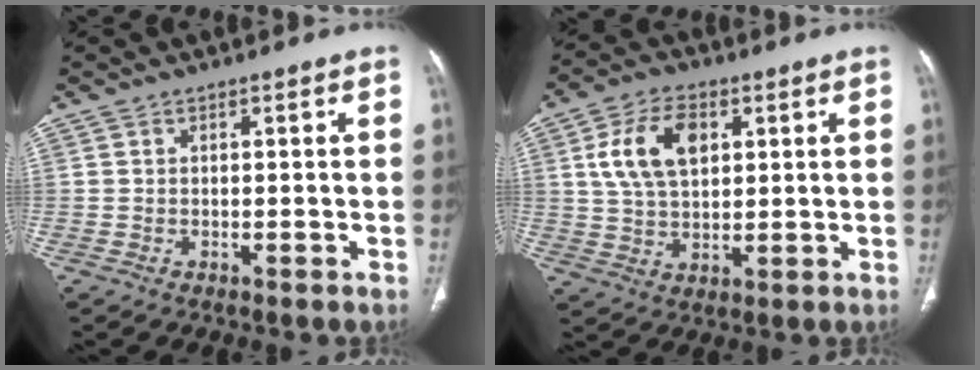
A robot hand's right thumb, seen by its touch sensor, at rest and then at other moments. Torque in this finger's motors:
{"motor_torque": [-1.18, 1.34, 0.98, -0.08, 0.11]}